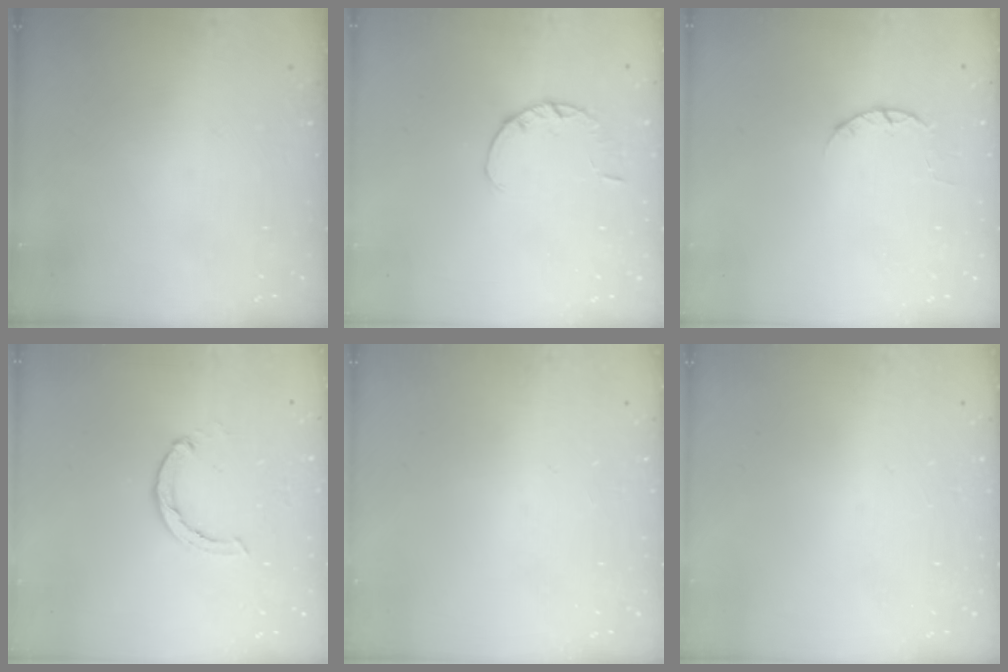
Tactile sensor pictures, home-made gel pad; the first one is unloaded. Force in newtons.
{"total": 1.8, "press": 1.8, "slide": 0.3}
{"total": 2.4, "press": 2.4, "slide": 0.4}
{"total": 3.0, "press": 3.0, "slide": 0.4}
{"total": 0.0}
{"total": 0.0}